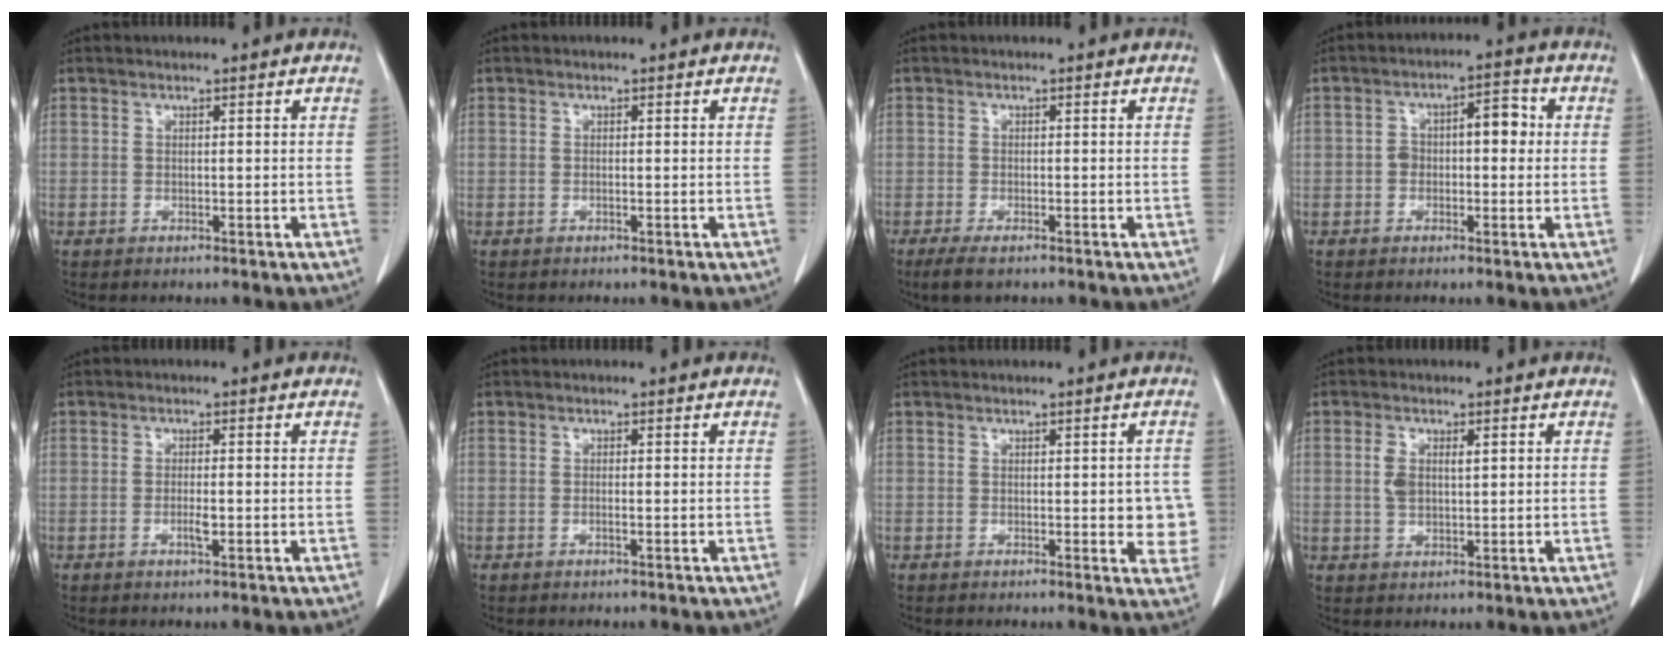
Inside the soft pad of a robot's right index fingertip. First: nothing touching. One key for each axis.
{"total": 0.0}
{"total": 3.3, "fx": -2.3, "fy": 1.0, "fz": 2.1, "tx": -0.044, "ty": -0.008, "tz": -0.036}
{"total": 6.0, "fx": 0.2, "fy": 3.0, "fz": 5.1, "tx": -0.084, "ty": 0.038, "tz": 0.004}
{"total": 1.9, "fx": -0.6, "fy": 0.0, "fz": 1.7, "tx": -0.036, "ty": -0.002, "tz": -0.009}
{"total": 0.7, "fx": -0.2, "fy": -0.2, "fz": 0.6, "tx": -0.015, "ty": 0.000, "tz": -0.002}
{"total": 4.3, "fx": -0.1, "fy": 1.7, "fz": 3.9, "tx": -0.028, "ty": -0.003, "tz": -0.002}
{"total": 4.0, "fx": 0.8, "fy": 1.9, "fz": 3.4, "tx": -0.075, "ty": 0.010, "tz": 0.021}